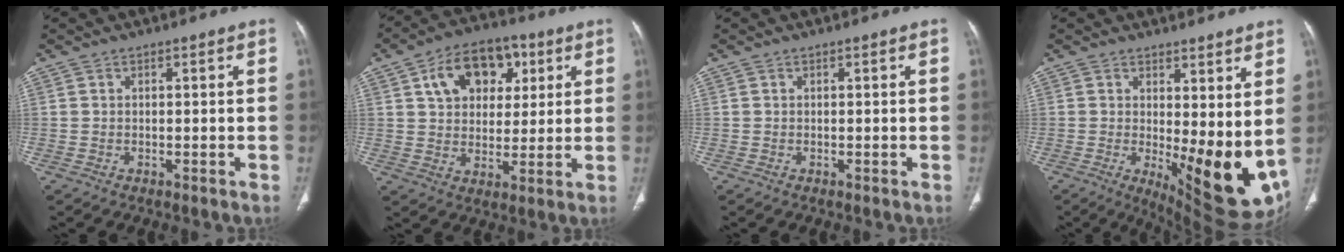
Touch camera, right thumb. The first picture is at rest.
{"total": 13.8, "force": [5.3, 9.5, 8.5], "torque": [-0.096, 0.000, 0.084]}
{"total": 0.0}
{"total": 14.9, "force": [0.8, 5.6, 13.8], "torque": [-0.180, -0.041, 0.030]}